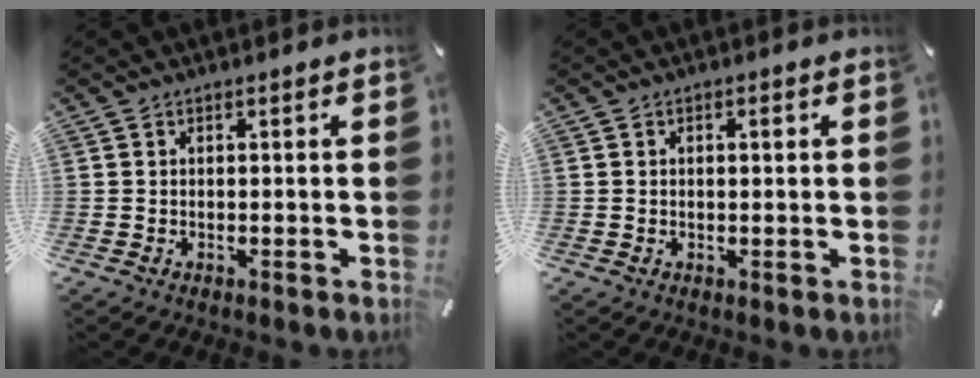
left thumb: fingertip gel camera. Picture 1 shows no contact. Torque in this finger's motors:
{"motor_torque": [-0.34, -0.46, -0.07, -0.03, 0.01]}